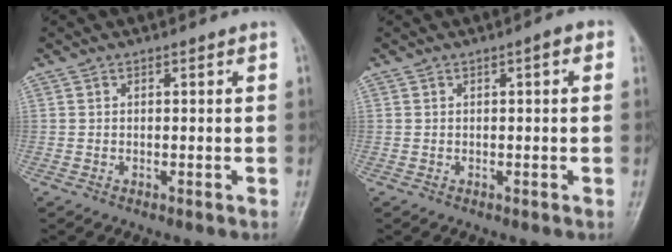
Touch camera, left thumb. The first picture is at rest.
{"total": 1.8, "force": [0.4, 0.6, 1.6], "torque": [-0.015, 0.005, 0.000]}